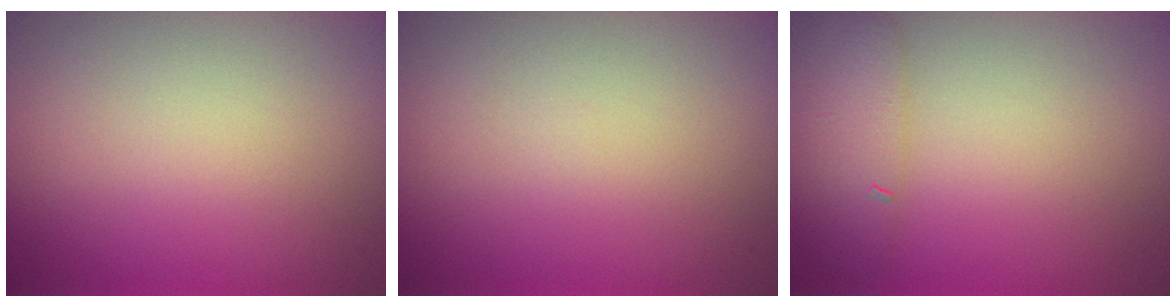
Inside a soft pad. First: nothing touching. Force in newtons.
{"total": 0.0}
{"total": 2.5, "press": 2.5, "slide": 0.1}